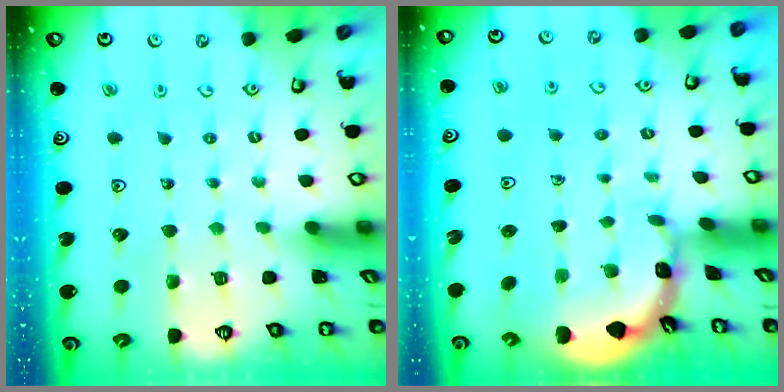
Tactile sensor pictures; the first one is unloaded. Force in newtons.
{"total": 1.7, "press": 1.7, "slide": 0.1}